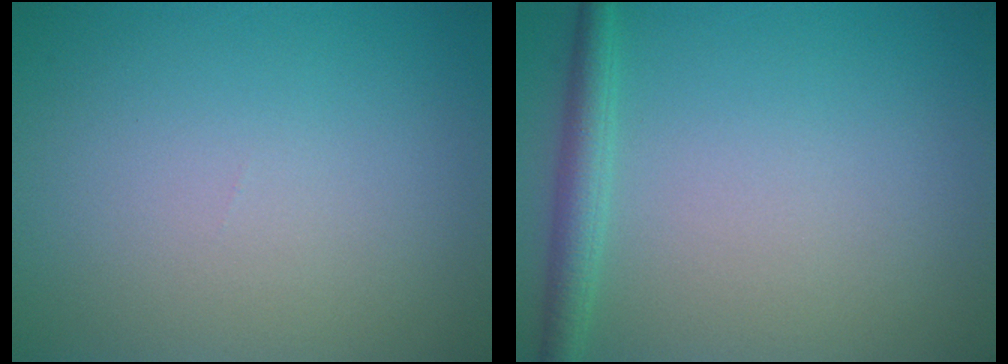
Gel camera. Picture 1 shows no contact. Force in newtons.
{"total": 2.3, "press": 2.3, "slide": 0.1}